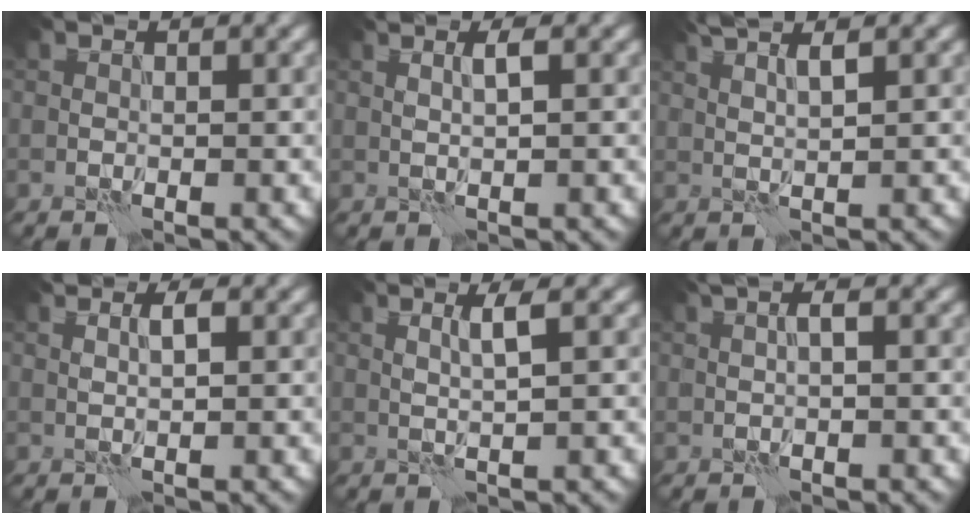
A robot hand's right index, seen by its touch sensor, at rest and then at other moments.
{"total": 1.3, "force": [0.5, 0.1, 1.1], "torque": [-0.025, 0.002, 0.007]}
{"total": 3.1, "force": [1.9, 0.6, 2.4], "torque": [-0.039, 0.002, 0.028]}
{"total": 1.5, "force": [0.7, 0.4, 1.2], "torque": [-0.021, -0.005, 0.015]}
{"total": 1.9, "force": [0.7, 0.1, 1.8], "torque": [-0.038, 0.002, 0.011]}
{"total": 2.1, "force": [0.8, 0.6, 1.9], "torque": [-0.019, 0.006, 0.006]}